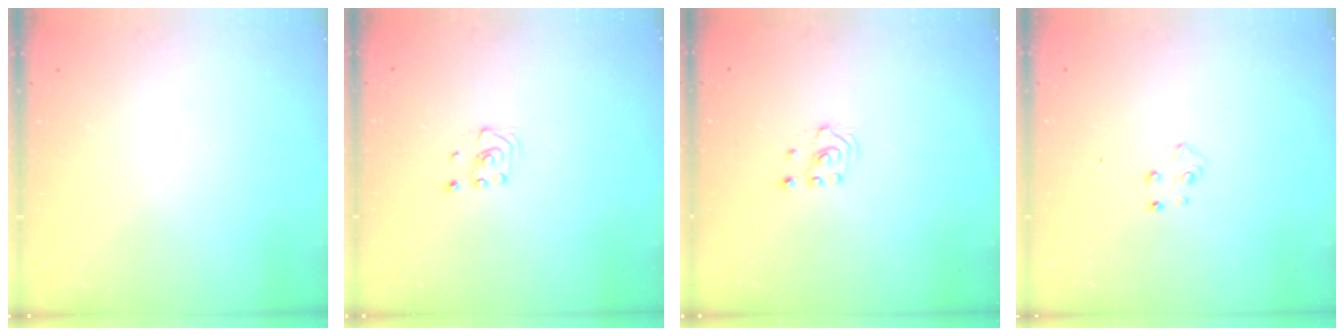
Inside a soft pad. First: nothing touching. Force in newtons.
{"total": 2.6, "press": 2.4, "slide": 1.0}
{"total": 2.0, "press": 2.0, "slide": 0.3}
{"total": 4.0, "press": 4.0, "slide": 0.5}